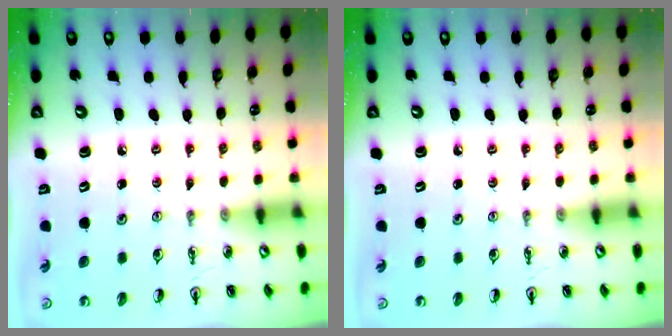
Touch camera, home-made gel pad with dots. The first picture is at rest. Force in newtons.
{"total": 0.0}